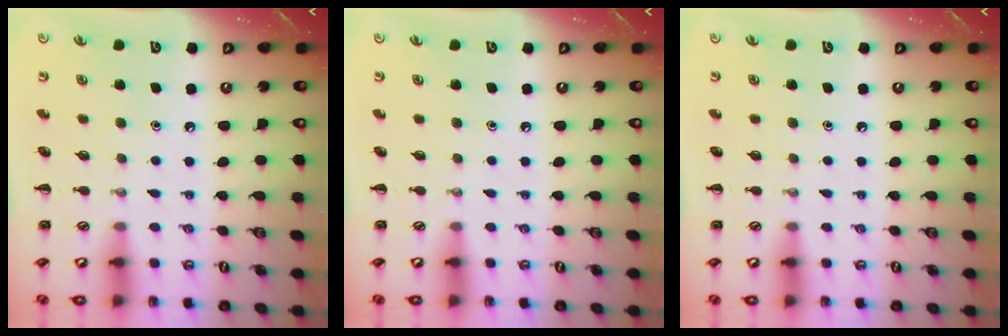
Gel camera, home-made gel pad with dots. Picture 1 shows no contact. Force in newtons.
{"total": 0.0}
{"total": 0.0}